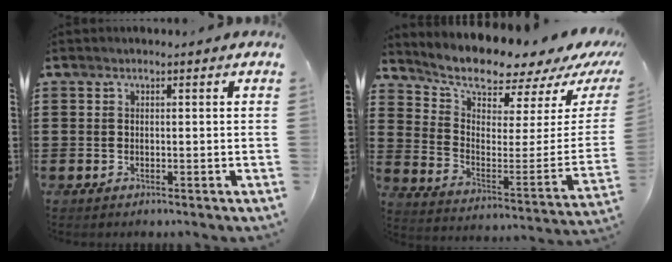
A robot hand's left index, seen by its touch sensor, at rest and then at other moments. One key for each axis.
{"total": 6.8, "fx": 6.4, "fy": 1.3, "fz": 2.0, "tx": -0.055, "ty": -0.073, "tz": 0.103}